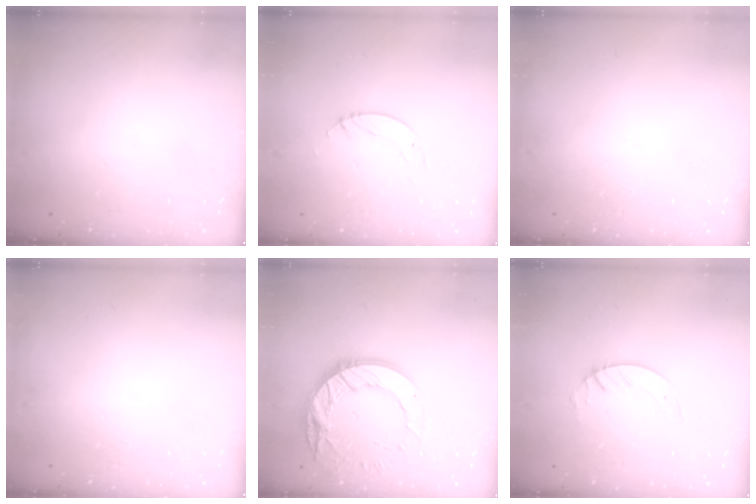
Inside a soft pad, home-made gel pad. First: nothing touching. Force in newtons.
{"total": 3.1, "press": 3.1, "slide": 0.3}
{"total": 0.0}
{"total": 0.0}
{"total": 17.2, "press": 17.1, "slide": 1.3}
{"total": 4.5, "press": 4.4, "slide": 0.4}